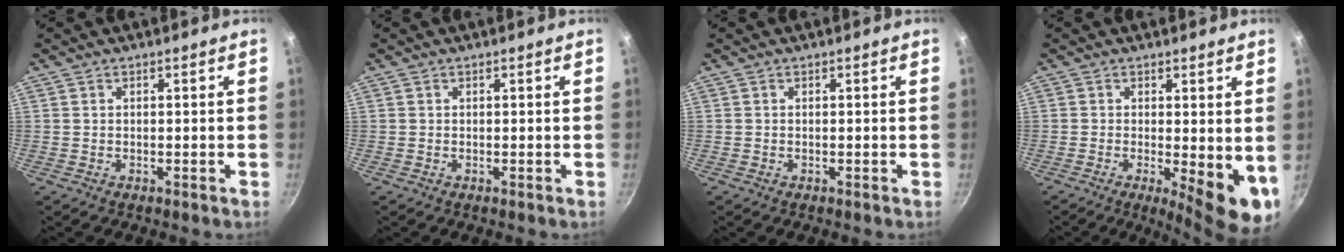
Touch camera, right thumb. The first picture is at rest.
{"total": 0.0}
{"total": 0.0}
{"total": 9.3, "force": [-1.1, 2.9, 8.8], "torque": [-0.103, -0.012, -0.008]}